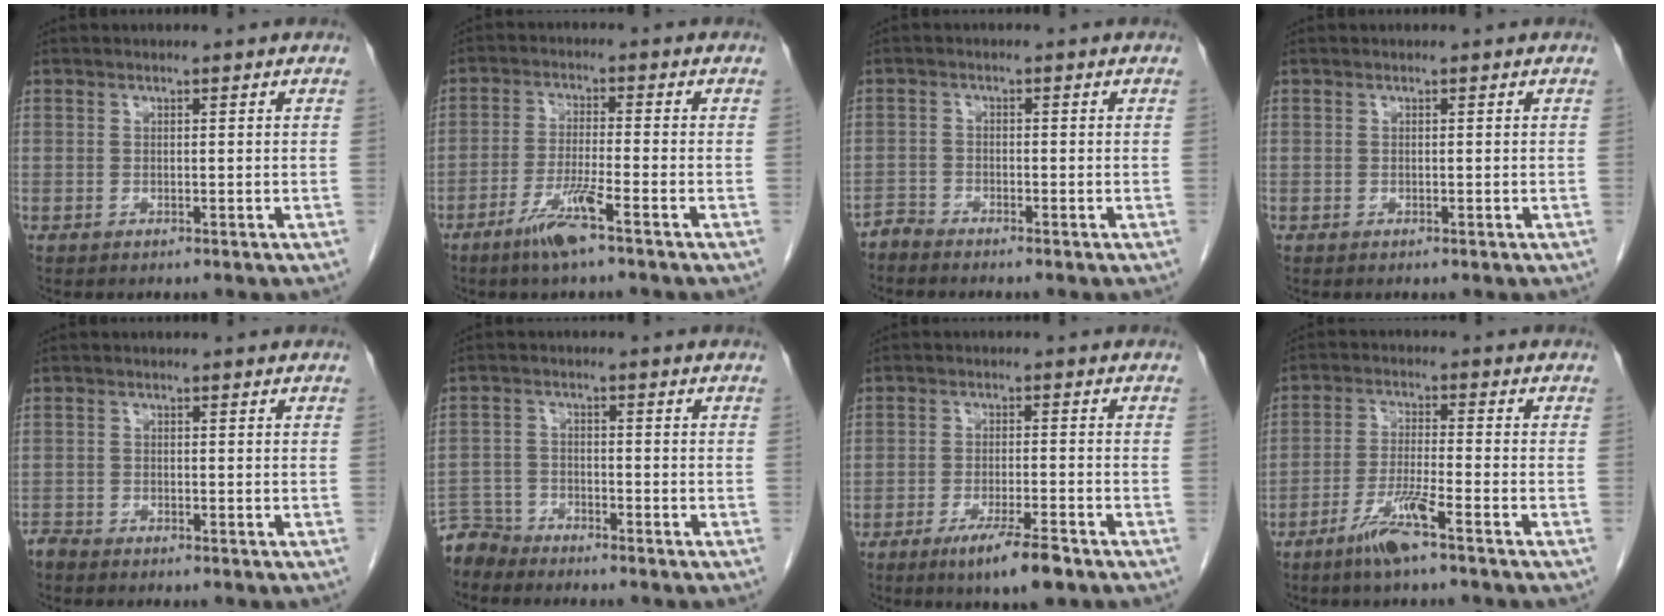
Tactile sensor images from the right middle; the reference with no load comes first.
{"total": 6.0, "force": [-3.8, -0.4, 4.7], "torque": [-0.093, -0.010, -0.076]}
{"total": 1.6, "force": [-1.6, -0.1, -0.3], "torque": [0.011, -0.006, -0.033]}
{"total": 0.0}
{"total": 1.2, "force": [-1.2, 0.1, -0.1], "torque": [-0.001, -0.004, -0.023]}
{"total": 4.3, "force": [-4.1, 0.9, -0.8], "torque": [0.019, -0.005, -0.080]}
{"total": 6.6, "force": [-4.4, 0.2, 5.0], "torque": [-0.093, -0.016, -0.072]}
{"total": 6.2, "force": [-4.1, -0.4, 4.7], "torque": [-0.095, -0.010, -0.082]}